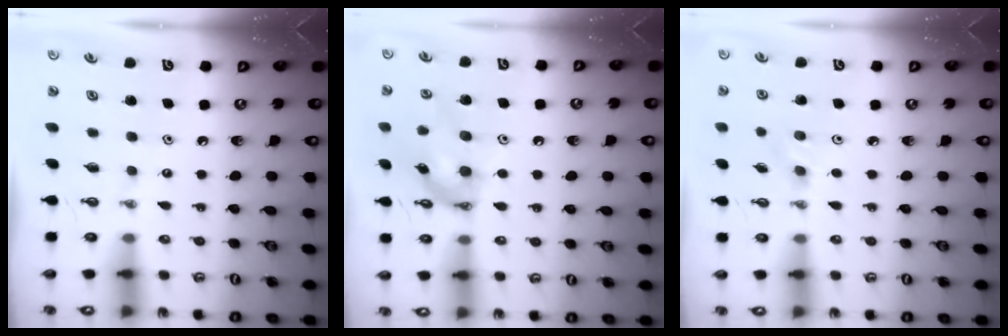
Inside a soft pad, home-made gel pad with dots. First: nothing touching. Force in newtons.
{"total": 13.8, "press": 13.7, "slide": 1.6}
{"total": 2.2, "press": 2.1, "slide": 0.7}